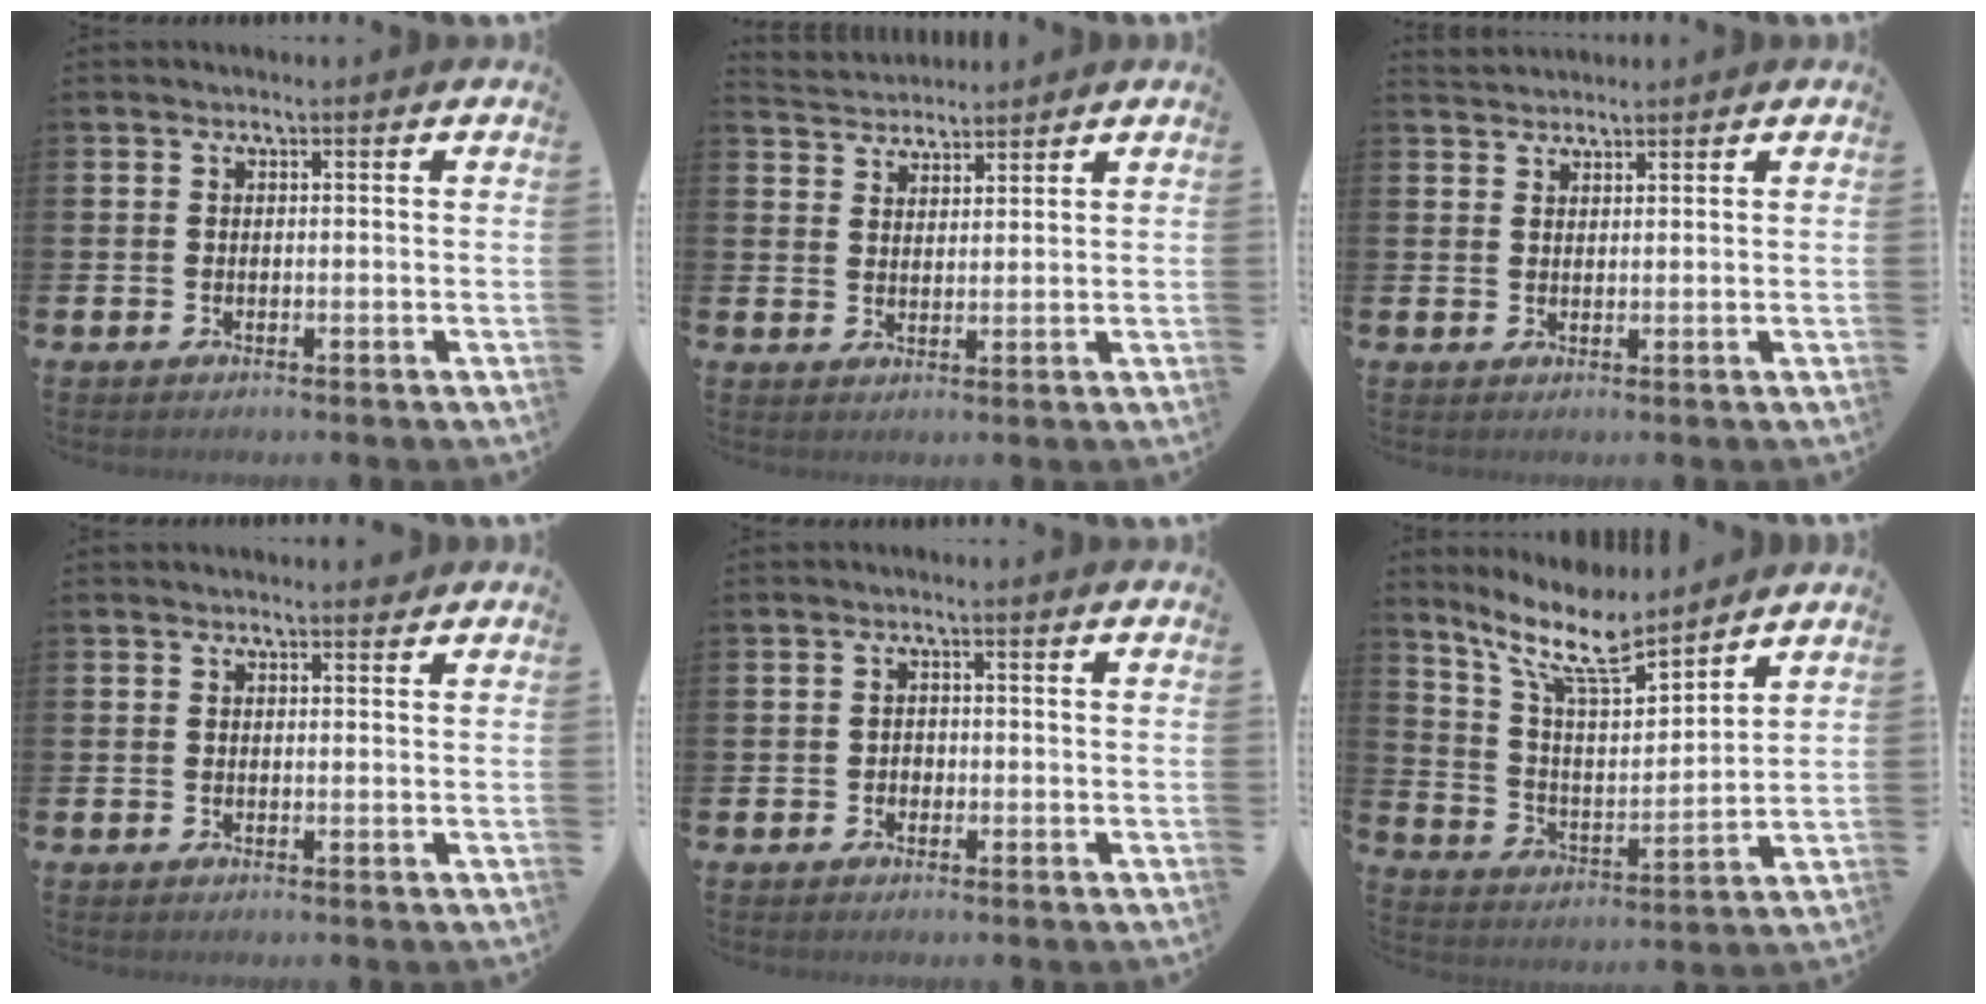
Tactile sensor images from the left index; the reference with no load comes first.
{"total": 3.6, "force": [3.5, 0.8, -0.3], "torque": [-0.008, -0.015, 0.066]}
{"total": 2.0, "force": [1.9, 0.6, 0.0], "torque": [0.010, -0.007, 0.034]}
{"total": 0.9, "force": [0.9, 0.3, 0.1], "torque": [0.010, -0.002, 0.013]}
{"total": 1.1, "force": [-0.4, 1.0, 0.3], "torque": [0.000, 0.003, -0.012]}
{"total": 11.1, "force": [9.3, 2.6, 5.4], "torque": [-0.131, -0.053, 0.164]}